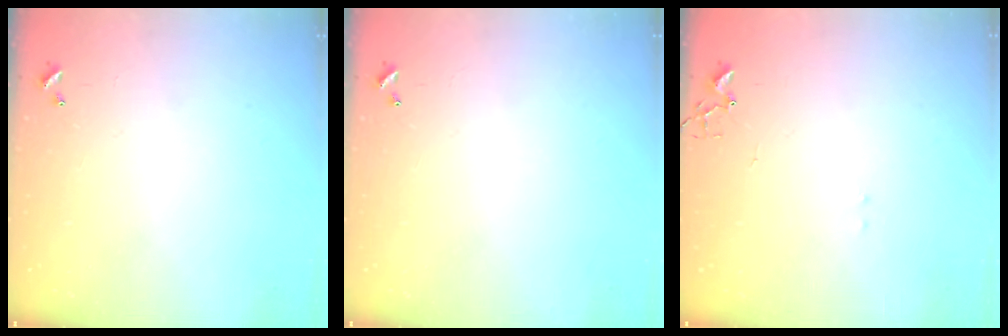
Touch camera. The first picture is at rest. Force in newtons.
{"total": 0.0}
{"total": 6.8, "press": 6.8, "slide": 0.6}